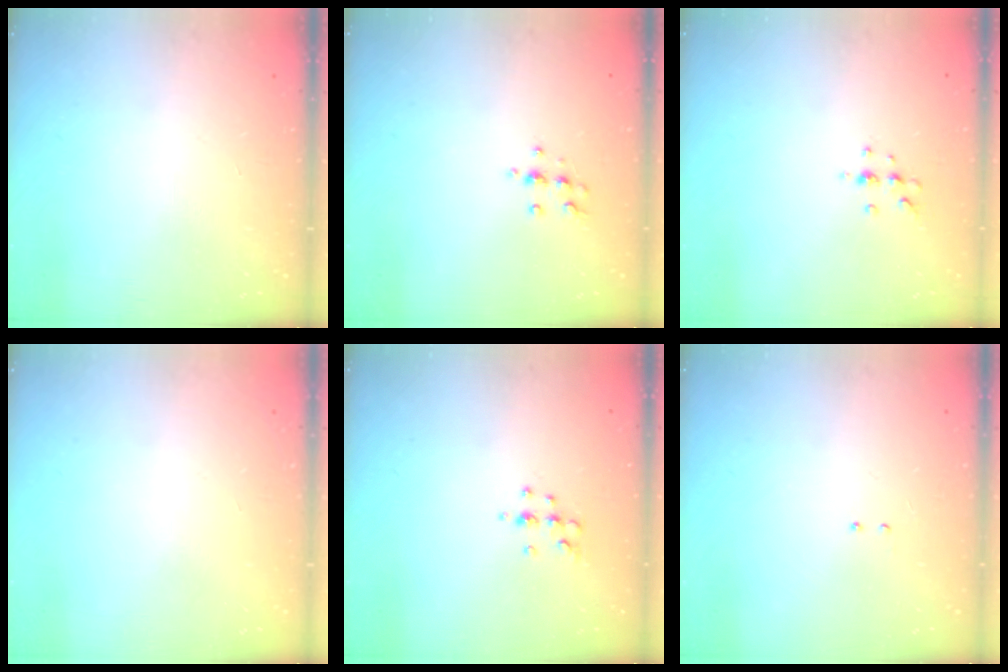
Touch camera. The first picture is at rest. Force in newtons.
{"total": 6.2, "press": 6.2, "slide": 0.9}
{"total": 4.3, "press": 4.0, "slide": 1.4}
{"total": 0.0}
{"total": 4.8, "press": 4.4, "slide": 1.8}
{"total": 2.1, "press": 2.0, "slide": 0.6}